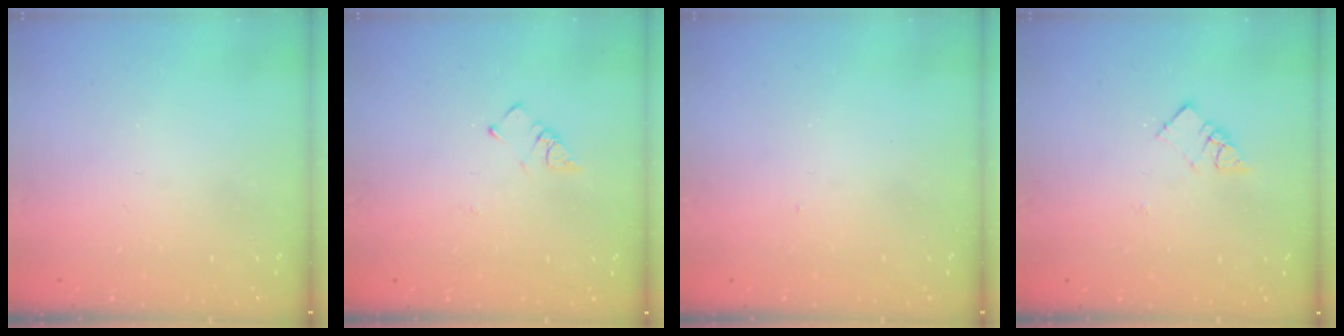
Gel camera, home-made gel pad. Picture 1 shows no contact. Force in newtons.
{"total": 2.6, "press": 2.6, "slide": 0.5}
{"total": 3.2, "press": 3.2, "slide": 0.5}
{"total": 5.4, "press": 5.4, "slide": 0.1}